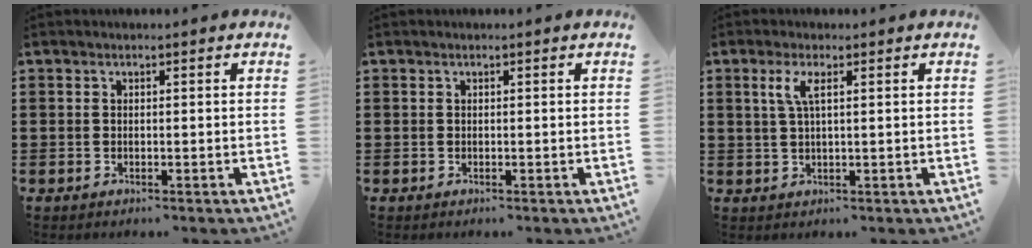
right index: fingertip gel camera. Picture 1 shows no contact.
{"total": 0.0}
{"total": 3.4, "force": [1.2, 0.8, 3.0], "torque": [-0.064, 0.007, 0.018]}